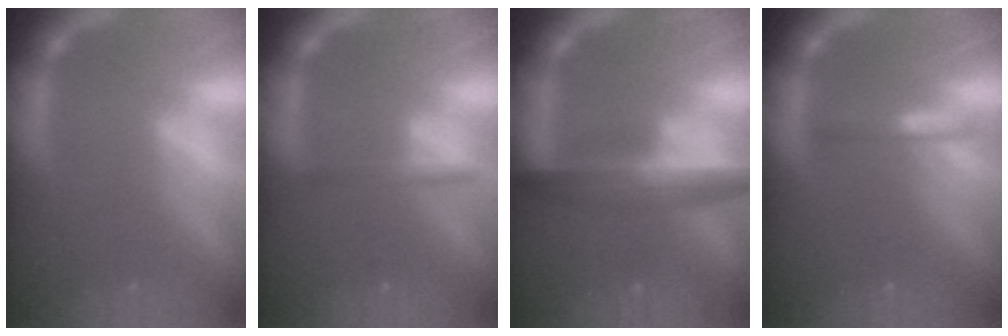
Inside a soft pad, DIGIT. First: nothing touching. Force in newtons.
{"total": 1.9}
{"total": 6.5}
{"total": 1.4}